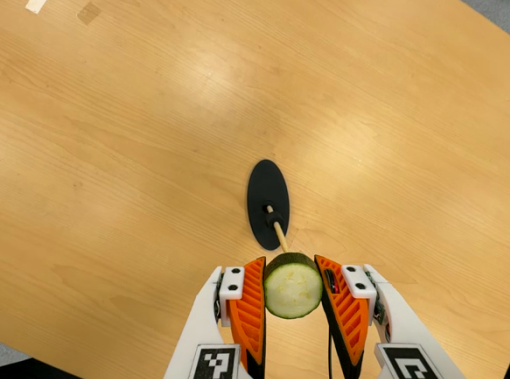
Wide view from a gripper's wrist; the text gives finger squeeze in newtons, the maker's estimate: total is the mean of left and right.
{"total": 11.0, "left": 10.4, "right": 11.5}